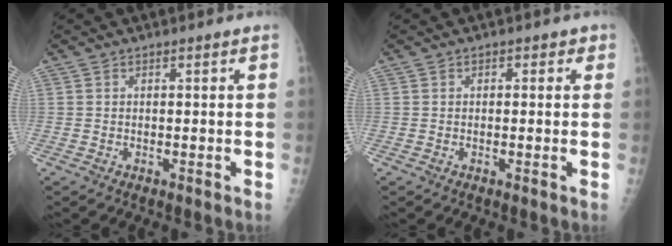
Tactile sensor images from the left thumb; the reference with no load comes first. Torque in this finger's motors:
{"motor_torque": [-0.23, 0.03, -0.12, -0.04, 0.00]}